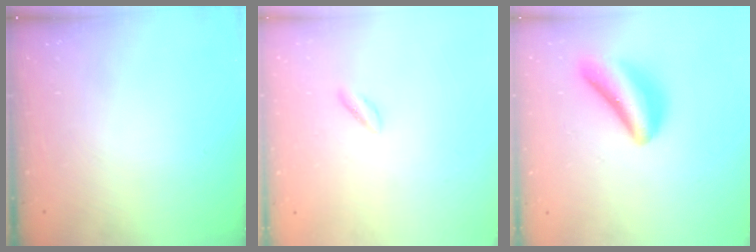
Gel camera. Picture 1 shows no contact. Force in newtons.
{"total": 1.9, "press": 1.7, "slide": 1.0}
{"total": 13.3, "press": 13.3, "slide": 0.1}